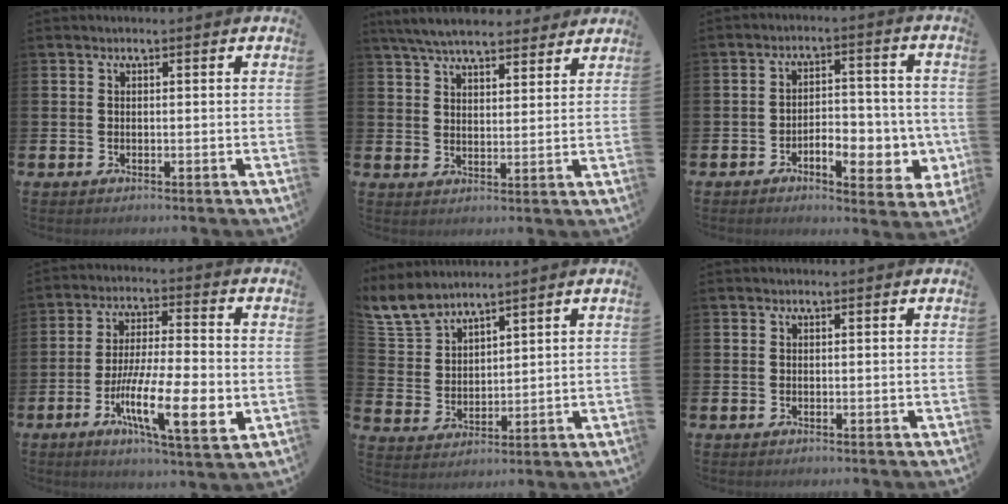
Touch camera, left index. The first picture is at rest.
{"total": 6.8, "force": [6.3, 1.4, 1.9], "torque": [-0.047, -0.025, 0.115]}
{"total": 6.0, "force": [-2.4, 3.3, 4.4], "torque": [-0.054, -0.003, -0.047]}
{"total": 12.4, "force": [-3.6, 2.5, 11.5], "torque": [-0.207, -0.017, -0.065]}
{"total": 6.0, "force": [5.7, 1.7, 1.2], "torque": [-0.049, -0.022, 0.107]}
{"total": 0.0}